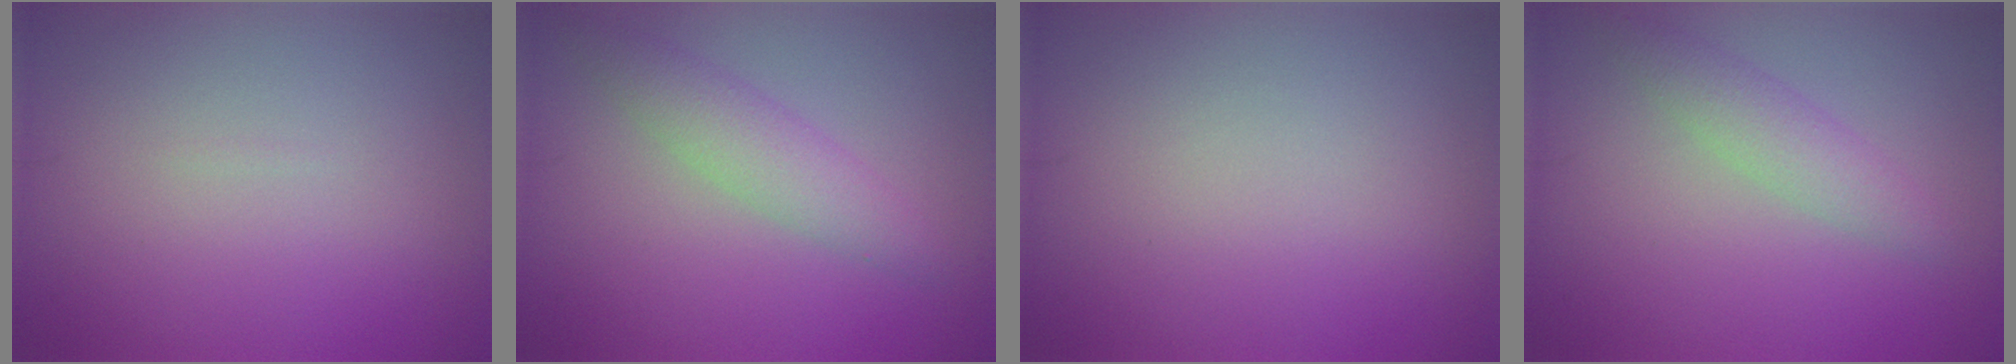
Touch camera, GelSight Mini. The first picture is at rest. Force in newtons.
{"total": 2.9, "press": 2.9, "slide": 0.1}
{"total": 0.0}
{"total": 2.3, "press": 2.3, "slide": 0.0}